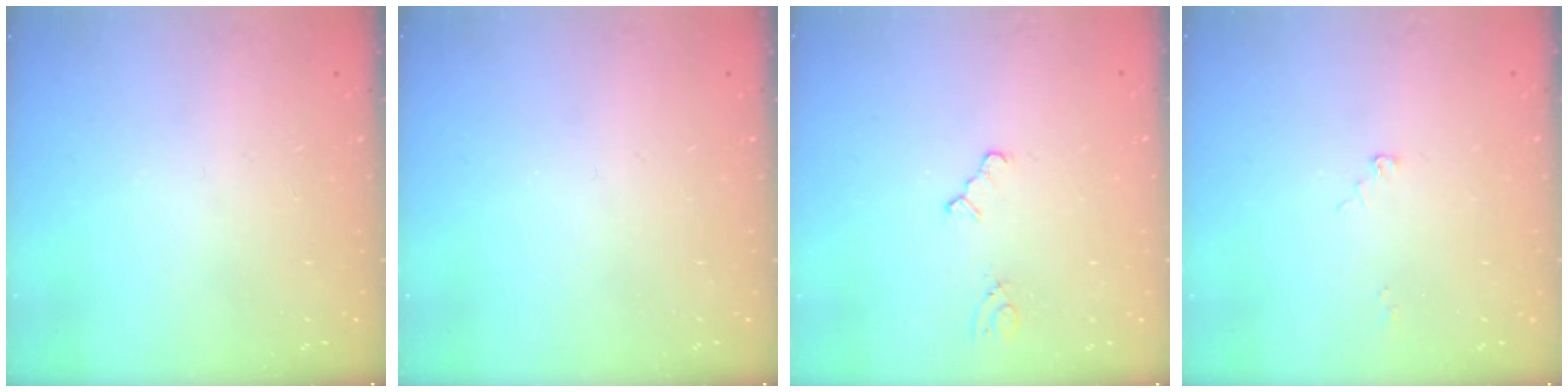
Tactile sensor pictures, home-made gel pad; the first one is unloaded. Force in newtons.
{"total": 0.0}
{"total": 2.0, "press": 1.9, "slide": 0.4}
{"total": 2.1, "press": 2.1, "slide": 0.2}